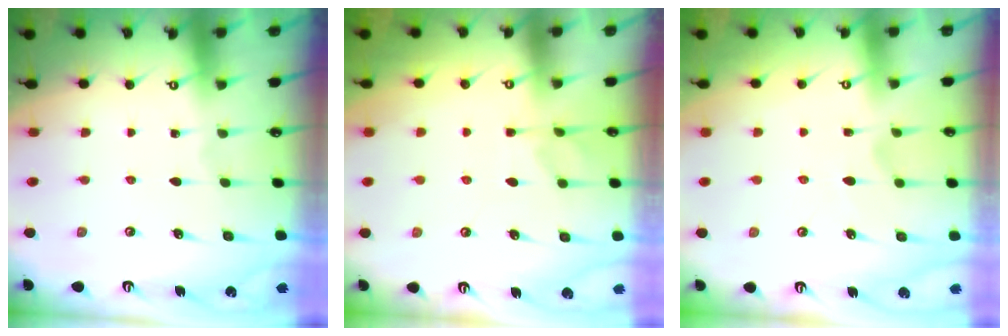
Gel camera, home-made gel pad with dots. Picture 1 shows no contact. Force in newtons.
{"total": 4.1, "press": 3.9, "slide": 1.1}
{"total": 1.1, "press": 0.2, "slide": 1.1}